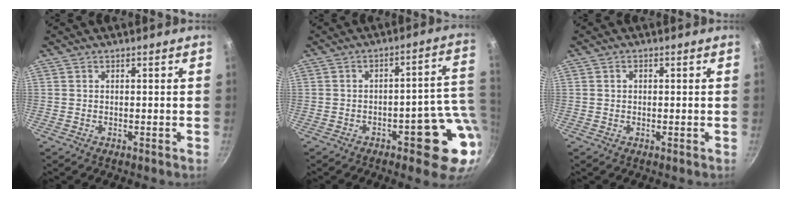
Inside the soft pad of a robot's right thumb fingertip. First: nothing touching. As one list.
[{"total": 12.4, "force": [-2.3, 4.8, 11.2], "torque": [-0.089, 0.023, -0.026]}, {"total": 1.0, "force": [0.1, 0.8, 0.6], "torque": [-0.009, 0.006, 0.002]}]